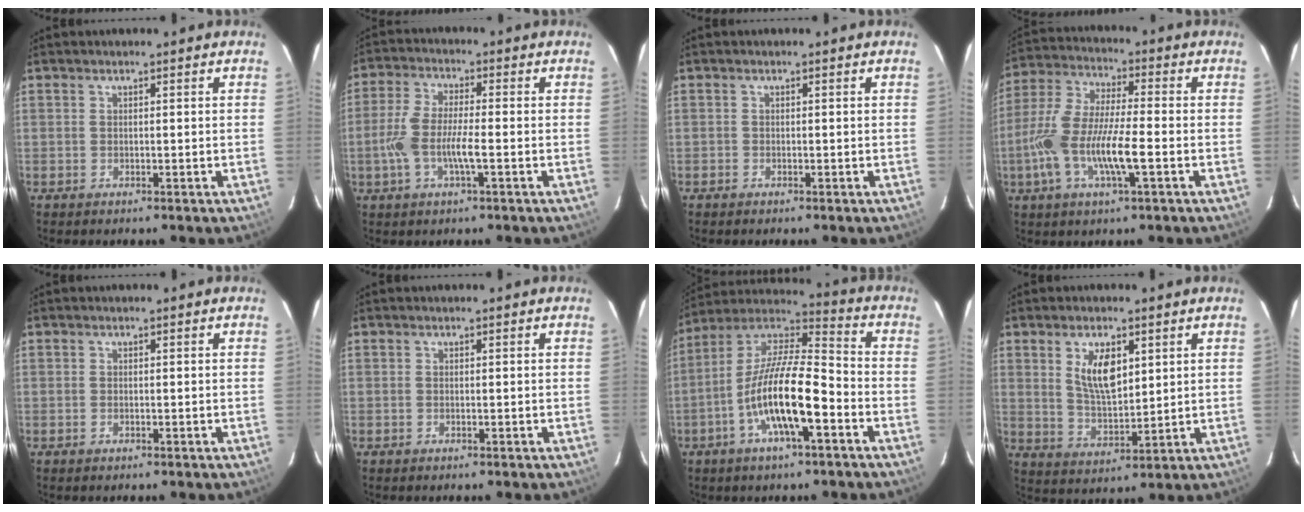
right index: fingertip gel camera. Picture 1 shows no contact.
{"total": 8.1, "force": [-2.2, 1.7, 7.6], "torque": [-0.161, -0.001, -0.045]}
{"total": 0.6, "force": [-0.5, 0.3, 0.0], "torque": [-0.001, 0.001, -0.011]}
{"total": 14.0, "force": [-3.9, 3.2, 13.0], "torque": [-0.271, -0.005, -0.077]}
{"total": 0.0}
{"total": 0.0}
{"total": 16.0, "force": [-6.1, 3.8, 14.3], "torque": [-0.272, -0.008, -0.121]}
{"total": 8.3, "force": [3.1, 3.9, 6.7], "torque": [-0.119, 0.000, 0.067]}